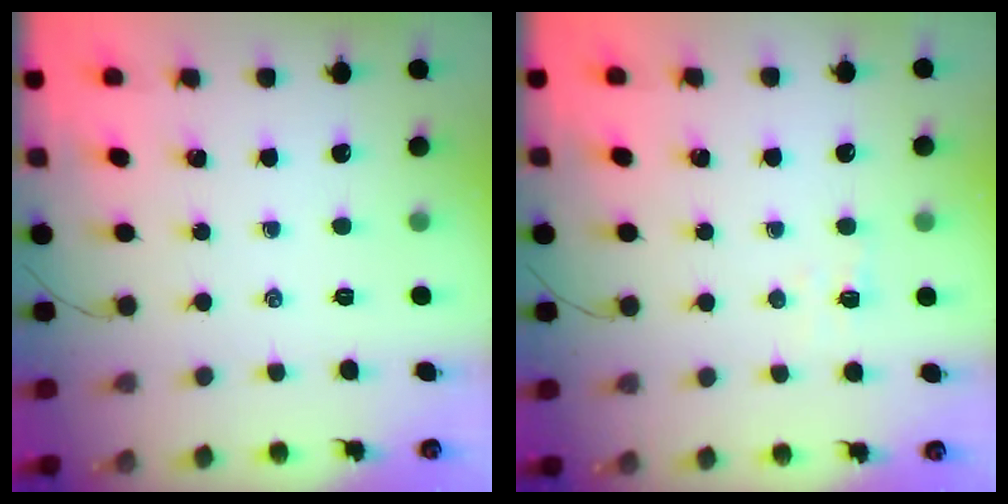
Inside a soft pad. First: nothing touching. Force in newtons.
{"total": 3.0, "press": 2.9, "slide": 0.9}